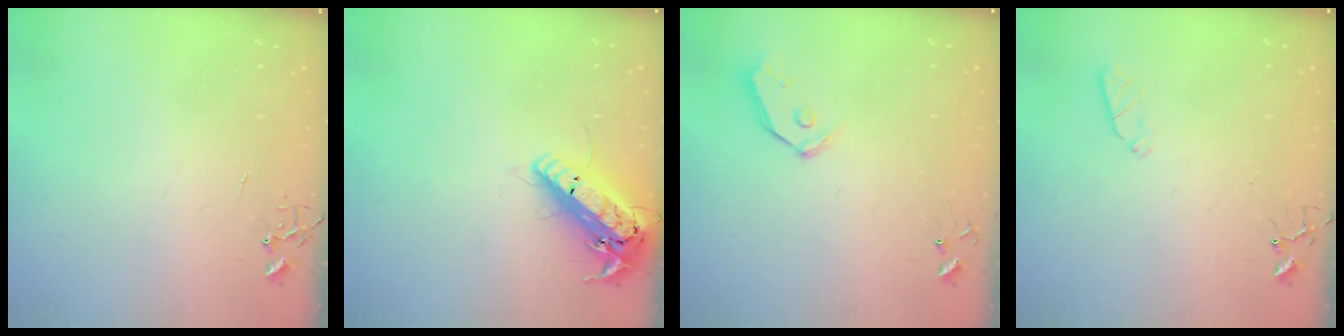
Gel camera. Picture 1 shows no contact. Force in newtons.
{"total": 18.4, "press": 18.1, "slide": 3.2}
{"total": 4.8, "press": 4.8, "slide": 0.5}
{"total": 4.5, "press": 4.5, "slide": 0.4}